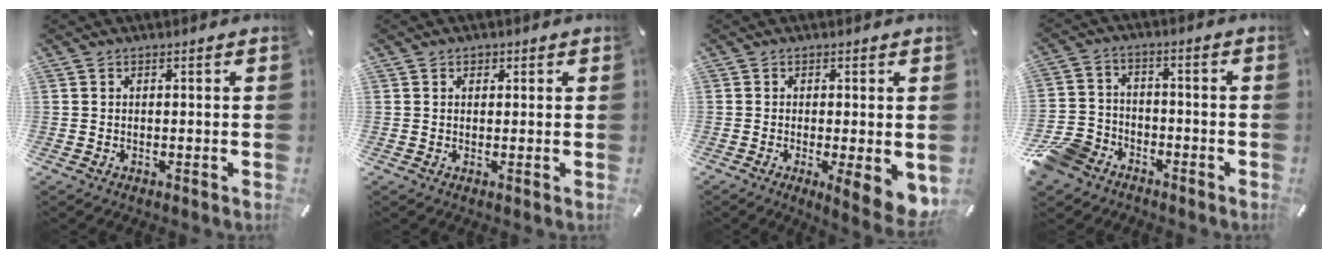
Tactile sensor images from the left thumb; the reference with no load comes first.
{"total": 0.9, "force": [0.4, 0.9, 0.1], "torque": [0.006, 0.003, 0.004]}
{"total": 7.1, "force": [-1.5, 1.5, 6.8], "torque": [-0.089, -0.013, -0.015]}
{"total": 9.7, "force": [-6.7, 6.6, 2.6], "torque": [-0.060, 0.049, -0.128]}